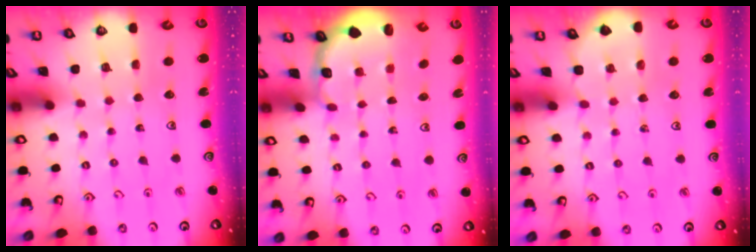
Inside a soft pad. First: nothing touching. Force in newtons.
{"total": 1.7, "press": 1.5, "slide": 0.7}
{"total": 1.6, "press": 1.5, "slide": 0.2}